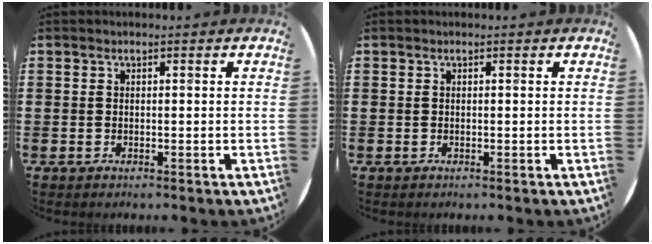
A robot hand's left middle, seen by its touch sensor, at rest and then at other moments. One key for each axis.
{"total": 0.0}